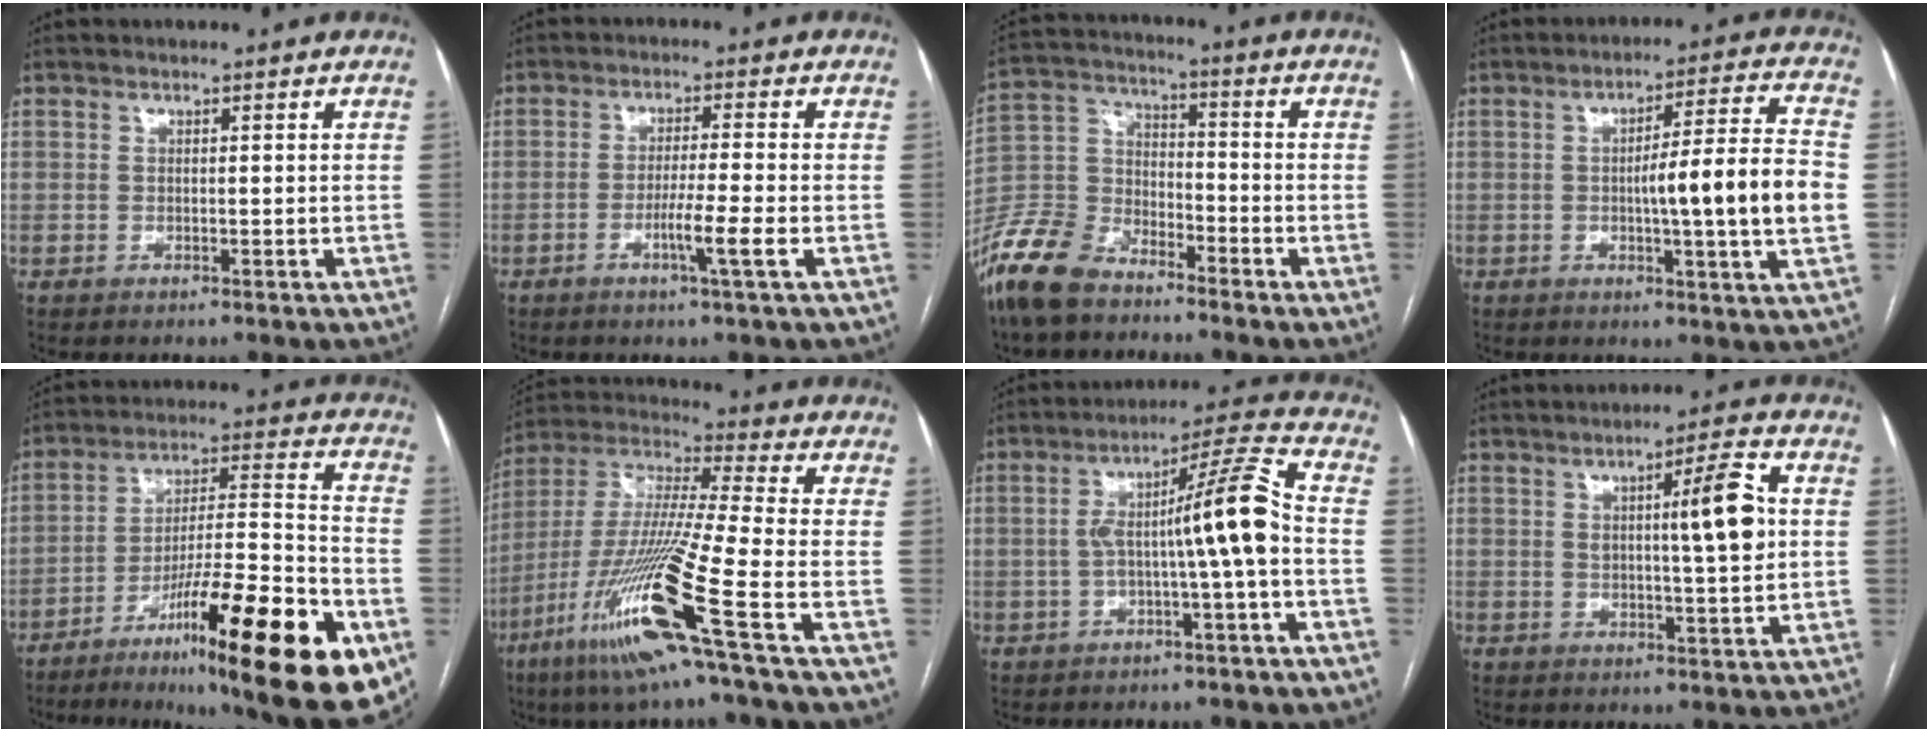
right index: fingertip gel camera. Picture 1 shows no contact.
{"total": 5.5, "force": [-2.1, -0.8, 5.0], "torque": [-0.087, -0.010, -0.039]}
{"total": 11.8, "force": [-9.3, 5.0, 5.2], "torque": [-0.120, -0.002, -0.188]}
{"total": 13.0, "force": [-1.2, -0.3, 12.9], "torque": [-0.193, 0.005, -0.023]}
{"total": 26.8, "force": [-13.0, 2.8, 23.2], "torque": [-0.285, -0.016, -0.202]}
{"total": 19.8, "force": [-9.0, -1.1, 17.6], "torque": [-0.384, -0.044, -0.179]}
{"total": 10.6, "force": [-1.4, -0.6, 10.5], "torque": [-0.169, 0.030, -0.024]}
{"total": 8.3, "force": [1.6, 0.6, 8.2], "torque": [-0.122, 0.004, 0.022]}